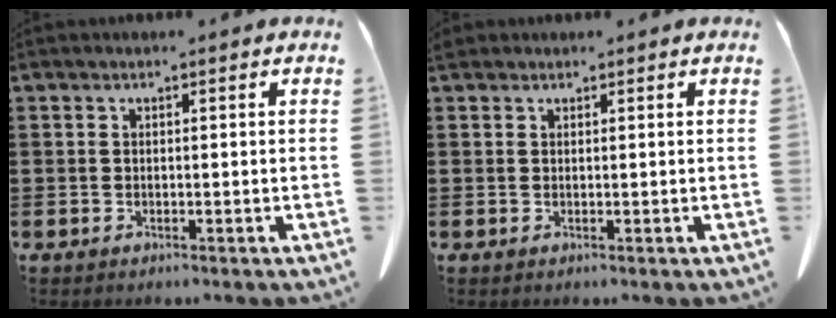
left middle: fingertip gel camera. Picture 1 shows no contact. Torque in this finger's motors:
{"motor_torque": [0.76, -0.05, 0.31, 0.10]}